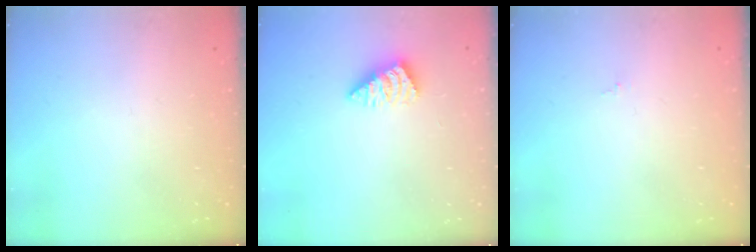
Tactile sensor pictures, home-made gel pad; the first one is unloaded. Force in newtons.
{"total": 2.8, "press": 2.7, "slide": 0.5}
{"total": 0.0}